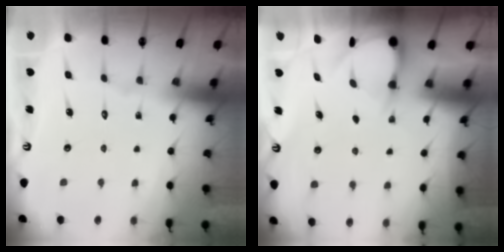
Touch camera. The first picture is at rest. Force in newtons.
{"total": 3.1, "press": 3.1, "slide": 0.1}